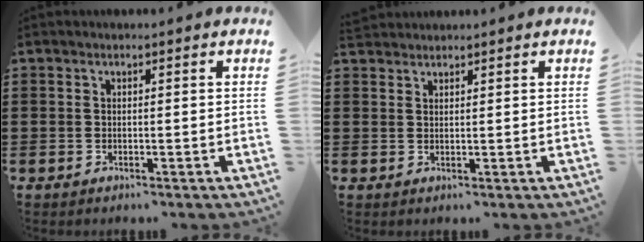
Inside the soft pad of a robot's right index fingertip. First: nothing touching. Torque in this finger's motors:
{"motor_torque": [0.62, 0.73, 0.00, 0.00]}